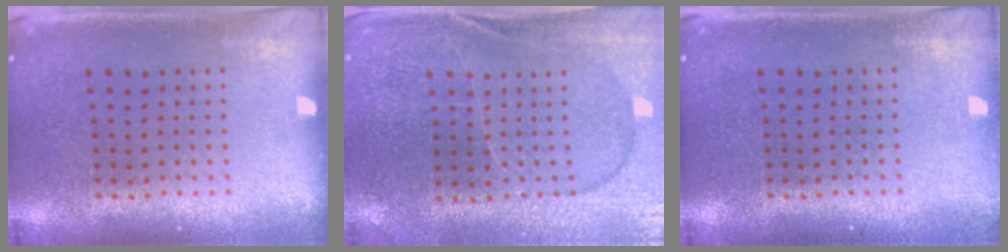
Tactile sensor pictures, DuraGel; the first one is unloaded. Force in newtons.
{"total": 1.3, "press": 1.2, "slide": 0.3}
{"total": 0.7, "press": 0.7, "slide": 0.0}